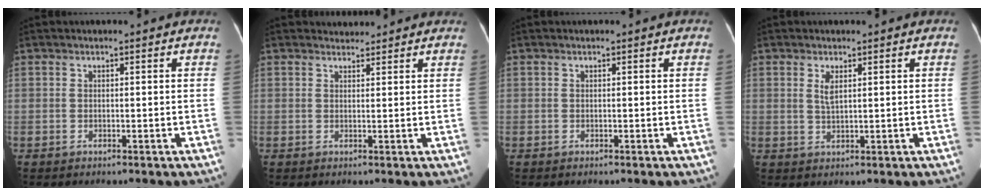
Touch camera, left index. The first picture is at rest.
{"total": 2.0, "force": [1.9, 0.6, -0.2], "torque": [-0.002, 0.012, 0.026]}
{"total": 0.0}
{"total": 2.0, "force": [0.9, 0.5, 1.7], "torque": [-0.043, -0.004, 0.023]}